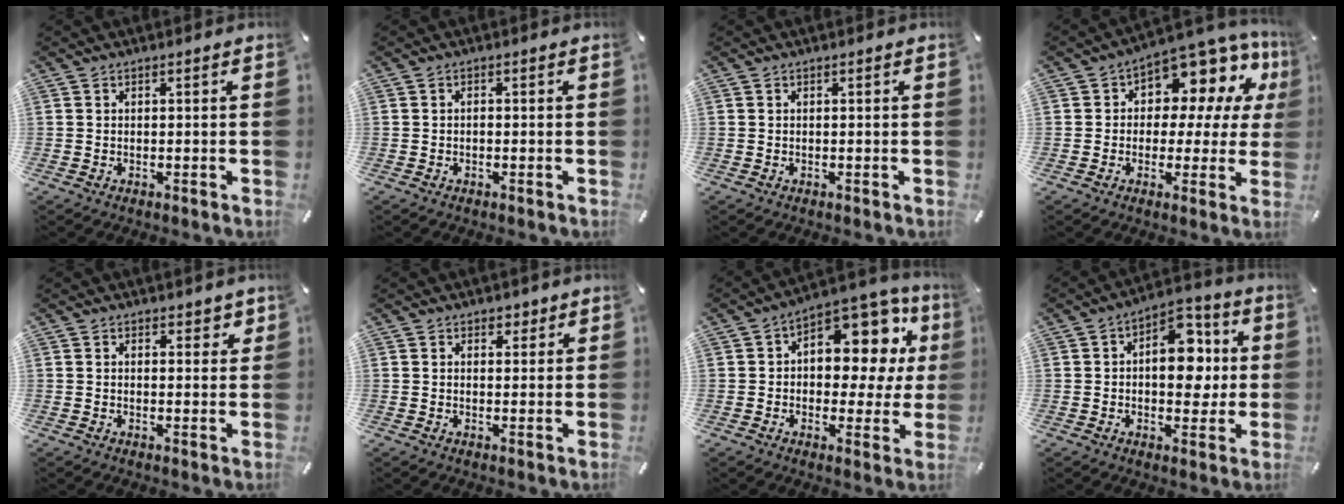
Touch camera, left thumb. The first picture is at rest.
{"total": 0.5, "force": [-0.3, 0.3, 0.3], "torque": [-0.008, -0.001, -0.006]}
{"total": 0.0}
{"total": 9.3, "force": [5.1, 6.1, 5.0], "torque": [-0.067, -0.059, 0.089]}
{"total": 2.2, "force": [1.4, 1.5, 0.9], "torque": [0.004, -0.005, 0.020]}
{"total": 2.3, "force": [1.4, 1.7, 0.6], "torque": [0.002, -0.002, 0.021]}
{"total": 13.4, "force": [5.4, 8.4, 9.0], "torque": [-0.117, -0.056, 0.092]}
{"total": 12.7, "force": [1.1, 8.3, 9.5], "torque": [-0.115, -0.003, 0.017]}